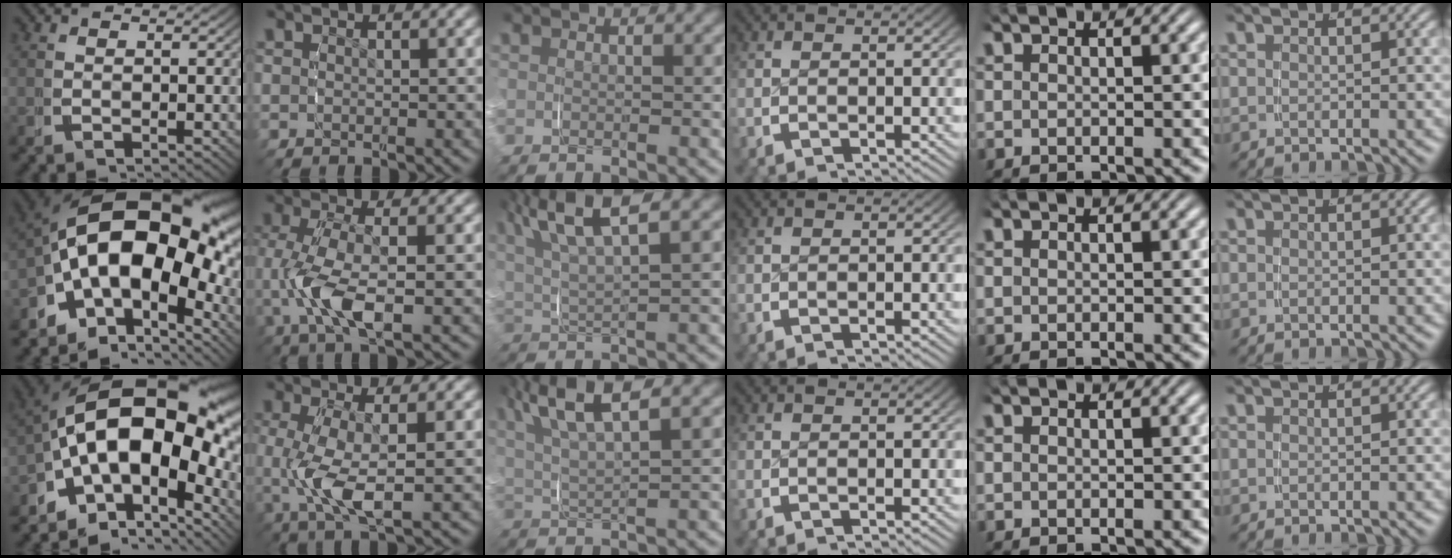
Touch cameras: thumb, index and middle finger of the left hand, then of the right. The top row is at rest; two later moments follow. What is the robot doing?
{"motion": "grasp_and_lifting", "object": "paper plate"}